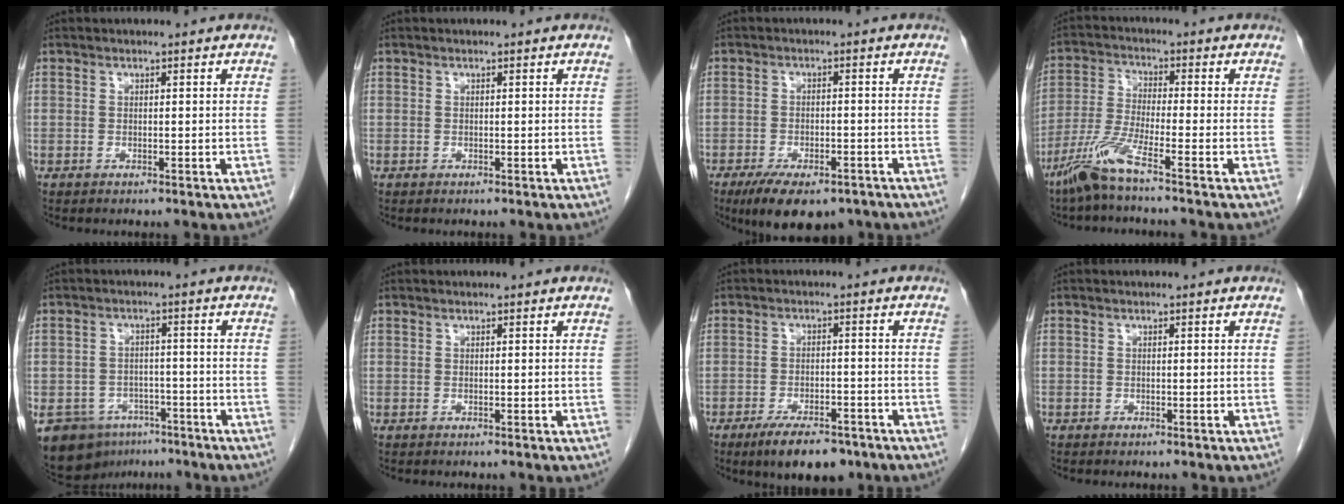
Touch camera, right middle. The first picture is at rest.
{"total": 0.0}
{"total": 10.6, "force": [-7.7, 4.2, 5.9], "torque": [-0.087, -0.005, -0.115]}
{"total": 7.1, "force": [-5.0, -0.6, 4.9], "torque": [-0.109, -0.020, -0.109]}
{"total": 14.2, "force": [-8.6, 9.7, 5.9], "torque": [-0.139, 0.003, -0.120]}
{"total": 0.0}
{"total": 8.7, "force": [-6.3, 3.2, 5.2], "torque": [-0.081, -0.006, -0.097]}
{"total": 0.6, "force": [-0.4, 0.4, 0.0], "torque": [-0.006, 0.003, -0.007]}